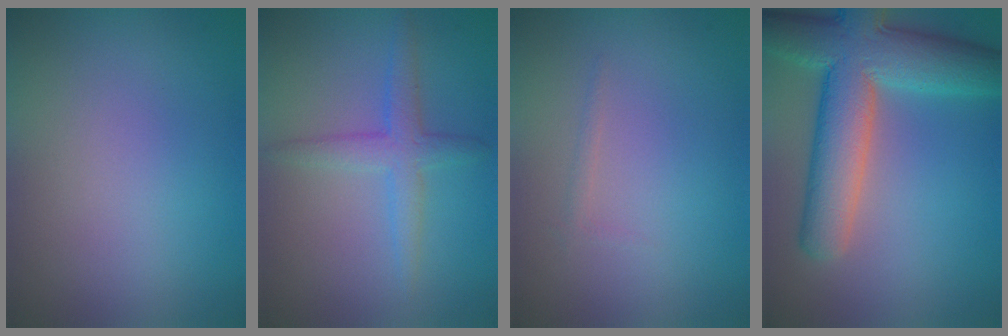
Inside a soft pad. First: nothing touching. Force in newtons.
{"total": 2.7, "press": 2.7, "slide": 0.1}
{"total": 0.6, "press": 0.6, "slide": 0.1}
{"total": 9.8, "press": 9.7, "slide": 0.6}